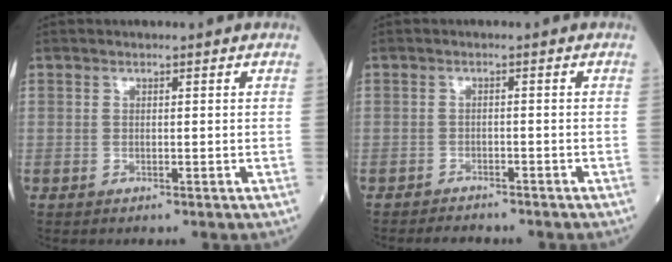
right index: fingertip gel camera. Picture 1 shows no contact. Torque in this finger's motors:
{"motor_torque": [0.12, -0.45, 0.14, 0.00]}